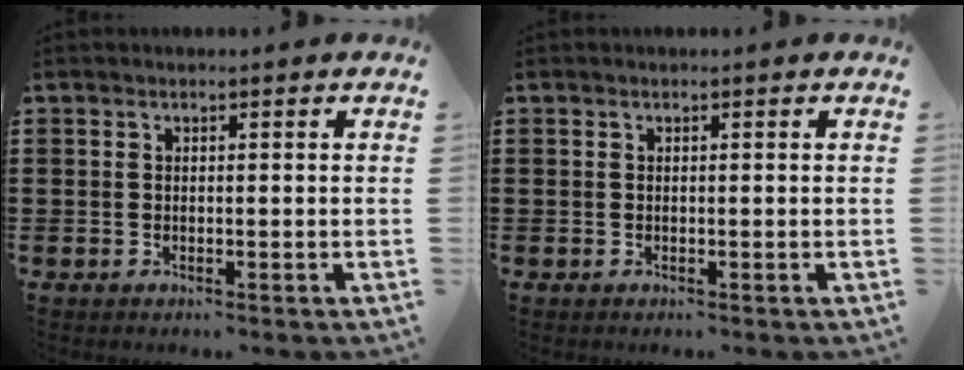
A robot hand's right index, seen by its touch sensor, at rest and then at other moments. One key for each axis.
{"total": 0.0}